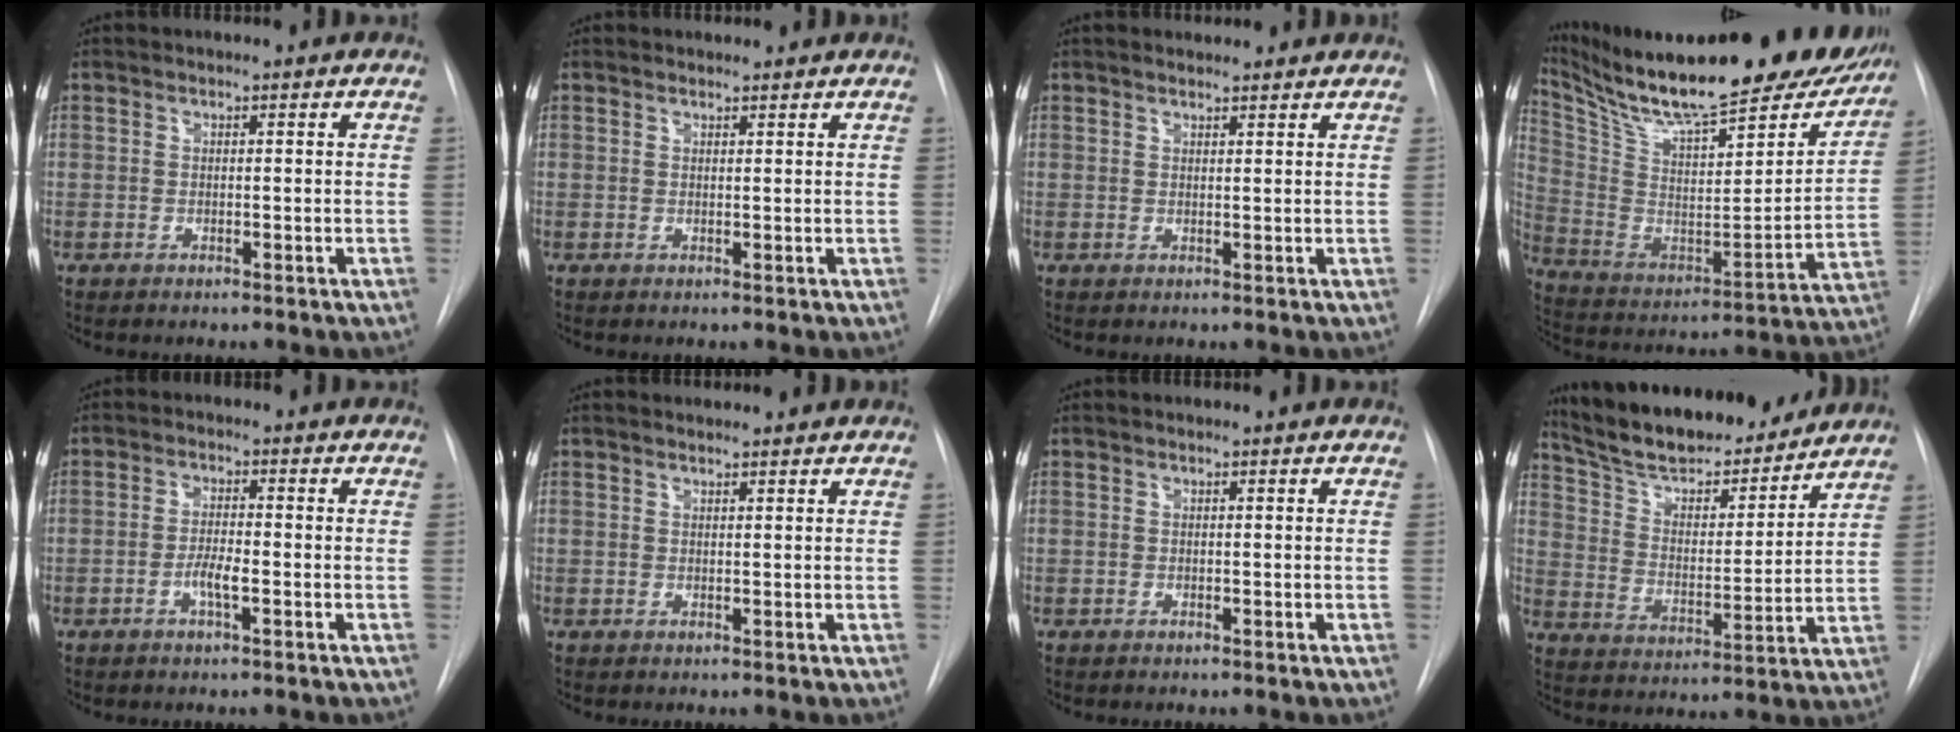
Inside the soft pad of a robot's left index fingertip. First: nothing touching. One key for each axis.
{"total": 0.5, "fx": 0.5, "fy": 0.2, "fz": -0.1, "tx": -0.006, "ty": 0.002, "tz": 0.008}
{"total": 3.3, "fx": 3.1, "fy": 0.8, "fz": 1.0, "tx": -0.017, "ty": 0.021, "tz": 0.038}
{"total": 32.7, "fx": 26.9, "fy": 7.6, "fz": 16.9, "tx": -0.302, "ty": -0.044, "tz": 0.390}
{"total": 3.2, "fx": -1.6, "fy": 0.5, "fz": 2.7, "tx": -0.053, "ty": -0.004, "tz": -0.030}
{"total": 1.8, "fx": 1.7, "fy": 0.2, "fz": 0.5, "tx": -0.013, "ty": 0.012, "tz": 0.022}
{"total": 0.0}
{"total": 19.9, "fx": 17.7, "fy": 4.6, "fz": 7.8, "tx": -0.126, "ty": -0.001, "tz": 0.277}